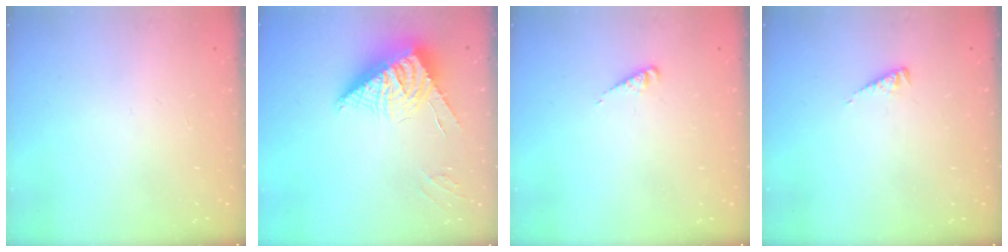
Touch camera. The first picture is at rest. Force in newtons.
{"total": 9.3, "press": 9.3, "slide": 1.1}
{"total": 2.4, "press": 2.4, "slide": 0.3}
{"total": 2.7, "press": 2.7, "slide": 0.3}